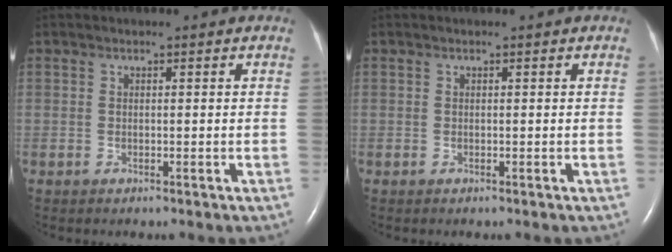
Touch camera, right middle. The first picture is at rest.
{"total": 0.0}